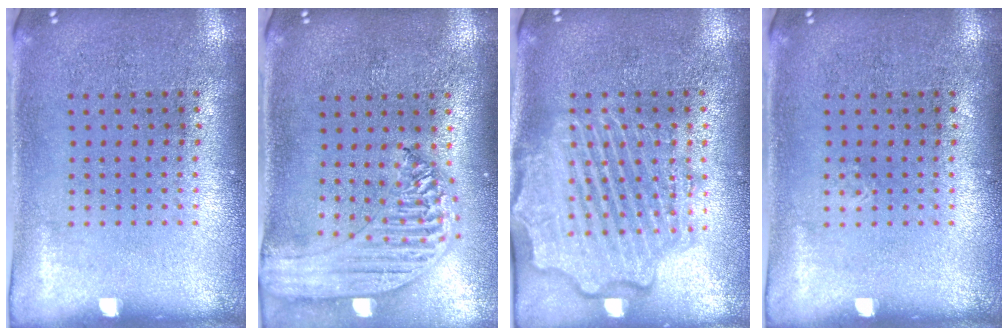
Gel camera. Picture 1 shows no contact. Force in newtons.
{"total": 1.8, "press": 1.7, "slide": 0.6}
{"total": 4.4, "press": 4.4, "slide": 0.4}
{"total": 0.0}